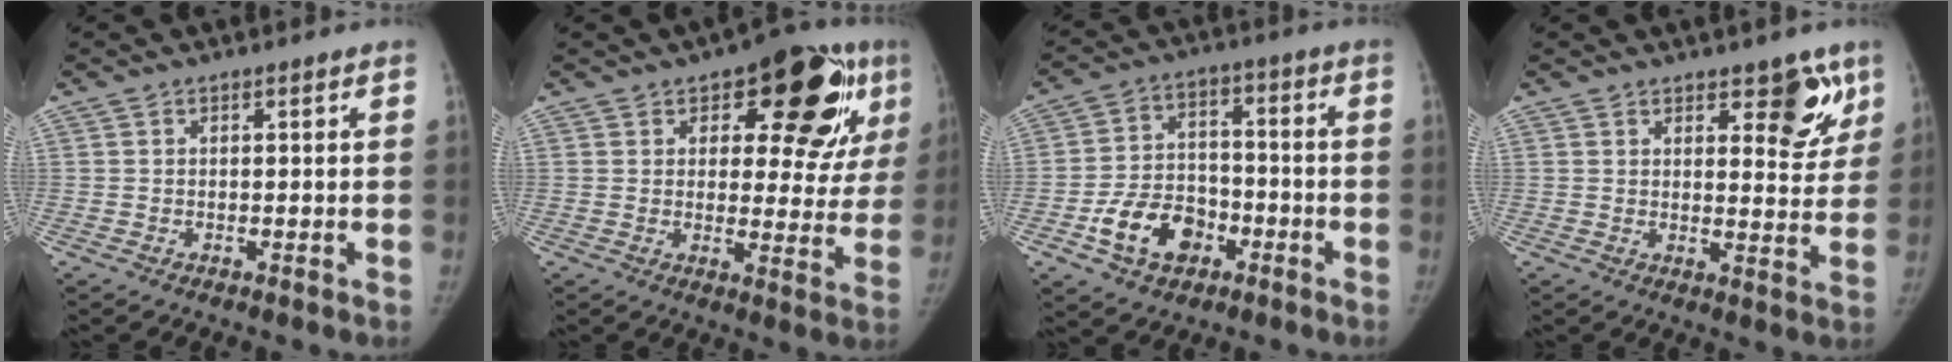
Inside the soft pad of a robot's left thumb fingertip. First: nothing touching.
{"total": 19.4, "force": [8.1, 9.0, 15.1], "torque": [-0.146, -0.011, 0.105]}
{"total": 12.2, "force": [-5.3, 8.8, 6.6], "torque": [-0.085, 0.035, -0.089]}
{"total": 7.8, "force": [4.8, 3.5, 5.1], "torque": [-0.024, -0.029, 0.062]}